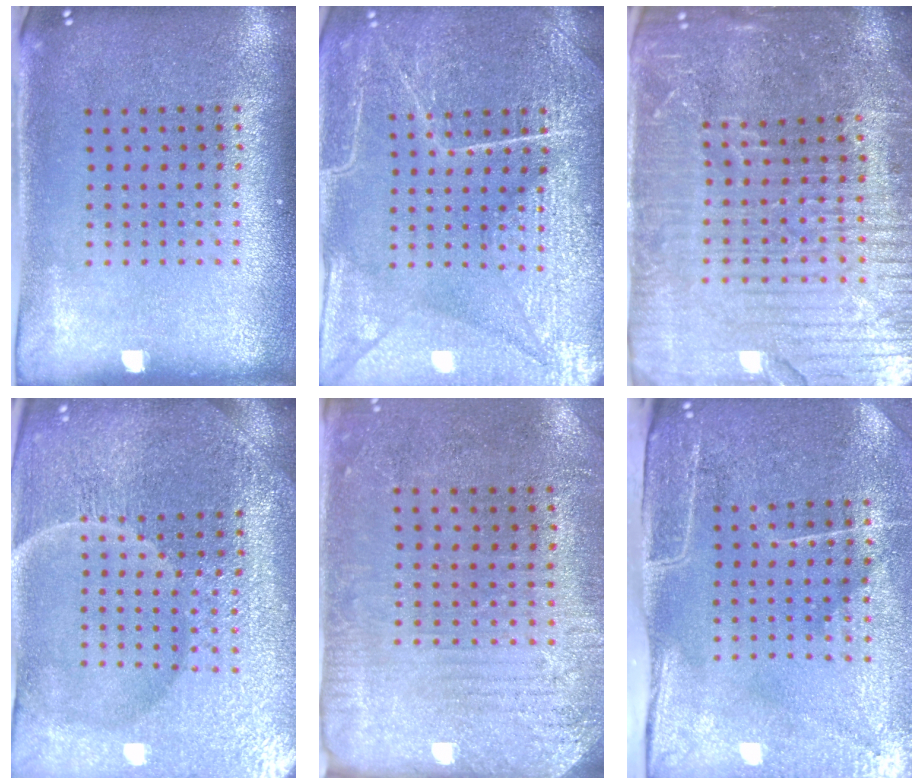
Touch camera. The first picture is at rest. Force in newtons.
{"total": 6.9, "press": 6.8, "slide": 0.9}
{"total": 5.9, "press": 5.3, "slide": 2.6}
{"total": 5.7, "press": 5.3, "slide": 2.2}
{"total": 2.8, "press": 2.4, "slide": 1.4}
{"total": 4.6, "press": 3.8, "slide": 2.5}